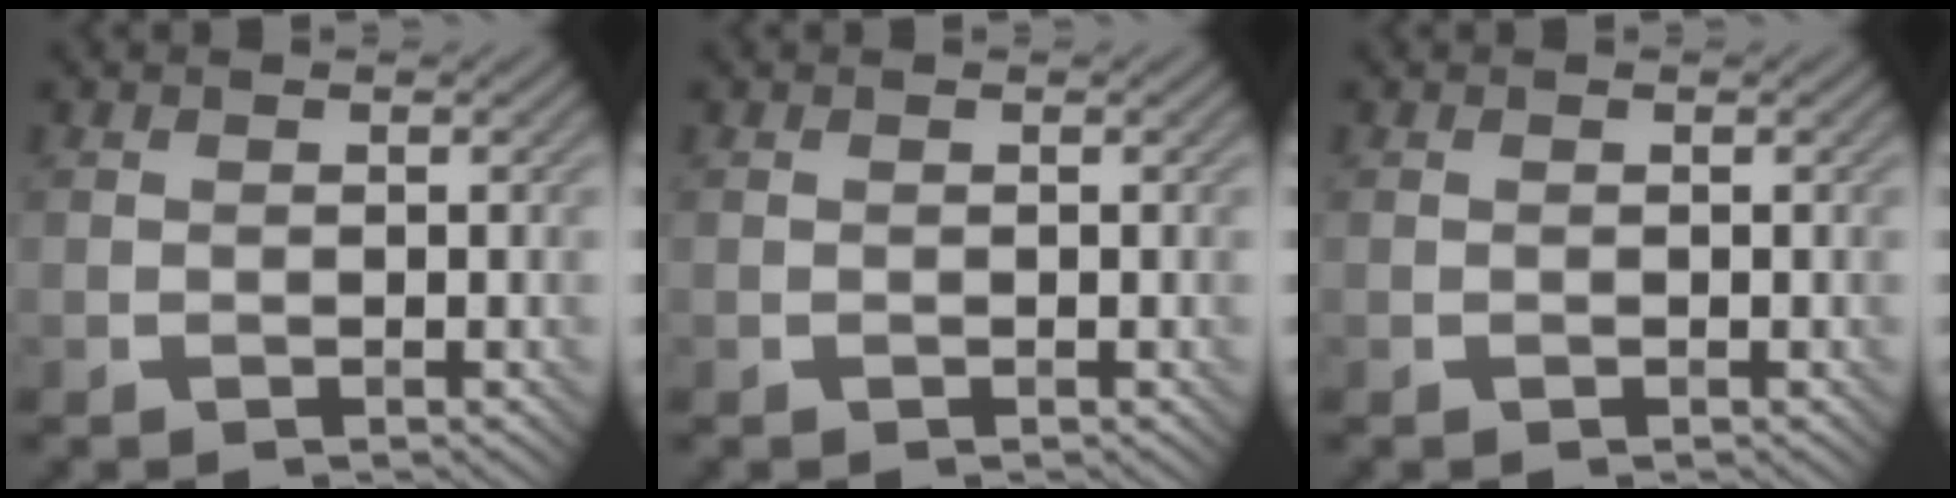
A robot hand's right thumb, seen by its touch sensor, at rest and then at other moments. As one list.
[{"total": 0.0}, {"total": 0.0}]